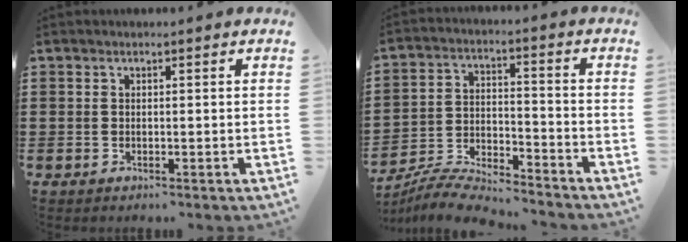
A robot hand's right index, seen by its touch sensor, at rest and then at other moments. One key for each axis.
{"total": 6.7, "fx": -6.6, "fy": 0.5, "fz": 1.2, "tx": -0.037, "ty": 0.002, "tz": -0.131}